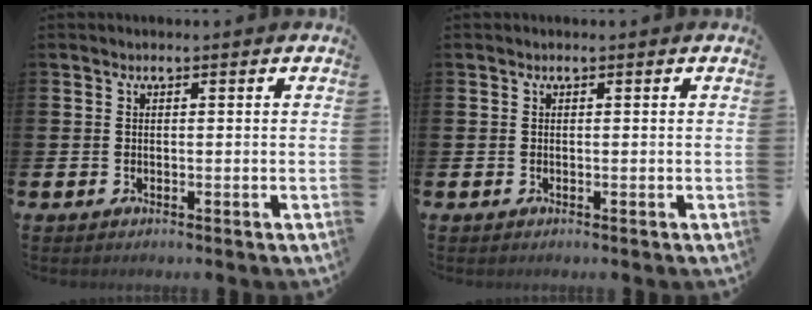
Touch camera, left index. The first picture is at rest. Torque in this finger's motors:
{"motor_torque": [-0.04, 0.11, -0.02, -0.01]}